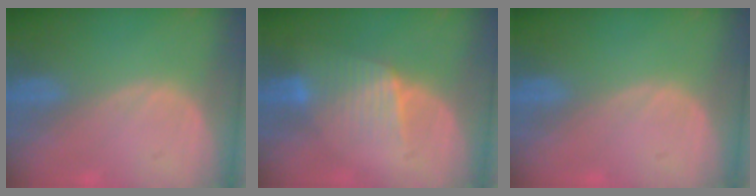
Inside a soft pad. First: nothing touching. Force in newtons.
{"total": 6.6, "press": 5.9, "slide": 3.0}
{"total": 0.0}